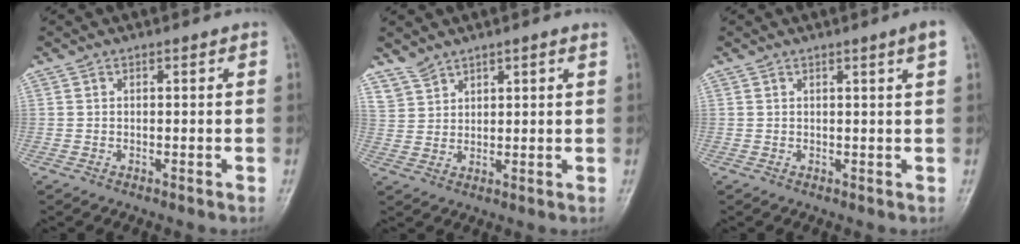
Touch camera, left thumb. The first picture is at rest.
{"total": 3.2, "force": [3.0, 1.1, 0.5], "torque": [0.002, -0.012, 0.057]}
{"total": 2.3, "force": [1.2, -0.6, 1.9], "torque": [-0.030, -0.009, 0.019]}